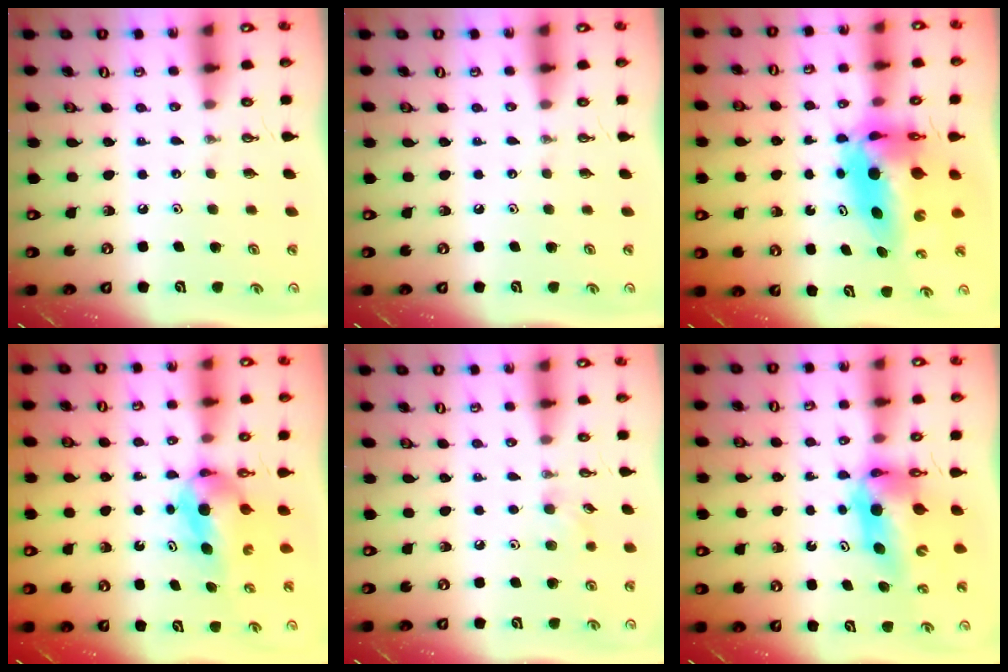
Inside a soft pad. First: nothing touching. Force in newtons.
{"total": 0.0}
{"total": 10.8, "press": 10.6, "slide": 2.1}
{"total": 6.0, "press": 4.6, "slide": 3.8}
{"total": 6.4, "press": 6.2, "slide": 1.5}
{"total": 8.2, "press": 8.1, "slide": 0.8}